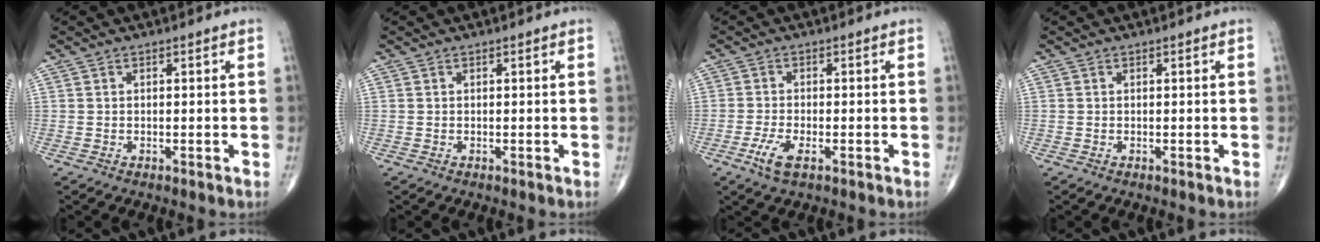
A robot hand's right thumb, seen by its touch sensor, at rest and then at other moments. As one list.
[{"total": 0.0}, {"total": 4.3, "force": [-2.1, 1.6, 3.4], "torque": [-0.075, 0.000, -0.039]}, {"total": 0.0}]